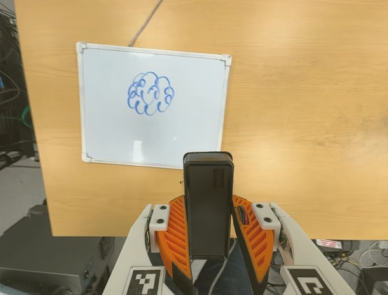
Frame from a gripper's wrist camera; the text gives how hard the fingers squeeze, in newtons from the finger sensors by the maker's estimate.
{"total": 5.4, "left": 4.6, "right": 6.2}